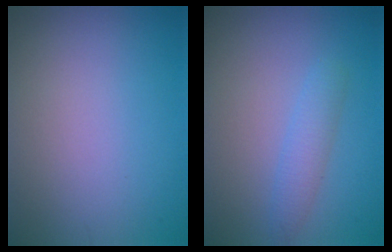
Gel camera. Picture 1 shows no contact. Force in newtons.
{"total": 2.0, "press": 2.0, "slide": 0.1}